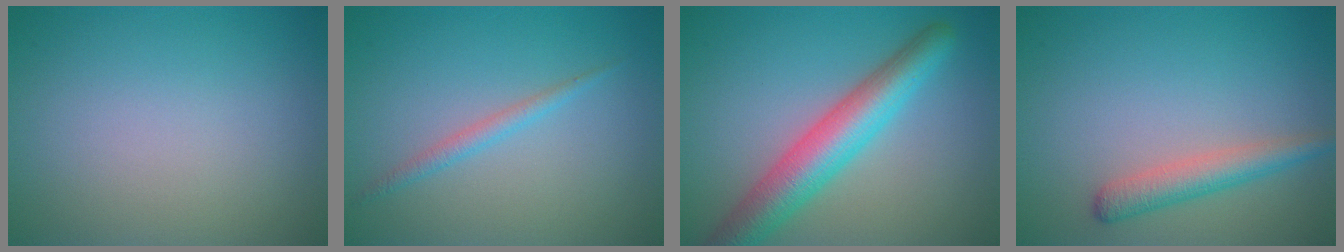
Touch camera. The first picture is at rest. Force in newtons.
{"total": 1.4, "press": 1.4, "slide": 0.1}
{"total": 6.4, "press": 6.4, "slide": 0.3}
{"total": 2.8, "press": 2.8, "slide": 0.2}